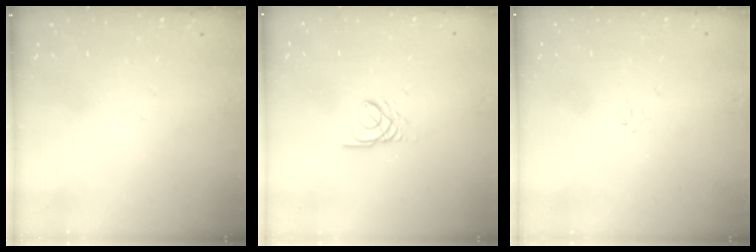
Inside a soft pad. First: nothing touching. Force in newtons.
{"total": 2.6, "press": 2.6, "slide": 0.1}
{"total": 0.0}